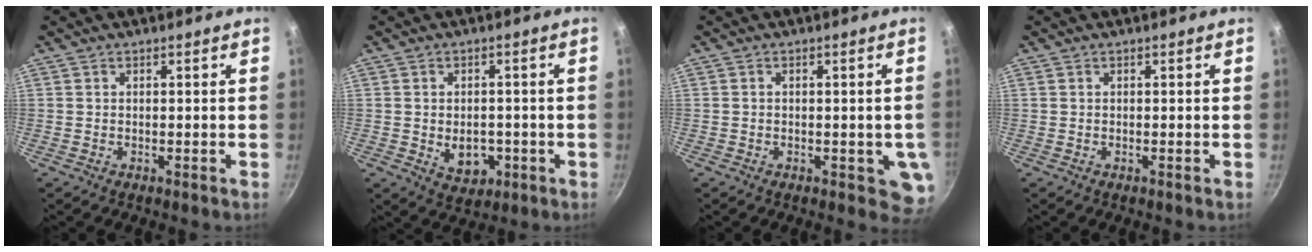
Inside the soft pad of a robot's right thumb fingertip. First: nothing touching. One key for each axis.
{"total": 6.2, "fx": -1.4, "fy": 4.7, "fz": 3.8, "tx": -0.033, "ty": 0.005, "tz": -0.007}
{"total": 5.3, "fx": -1.1, "fy": 2.9, "fz": 4.3, "tx": -0.024, "ty": -0.003, "tz": -0.013}
{"total": 0.0}